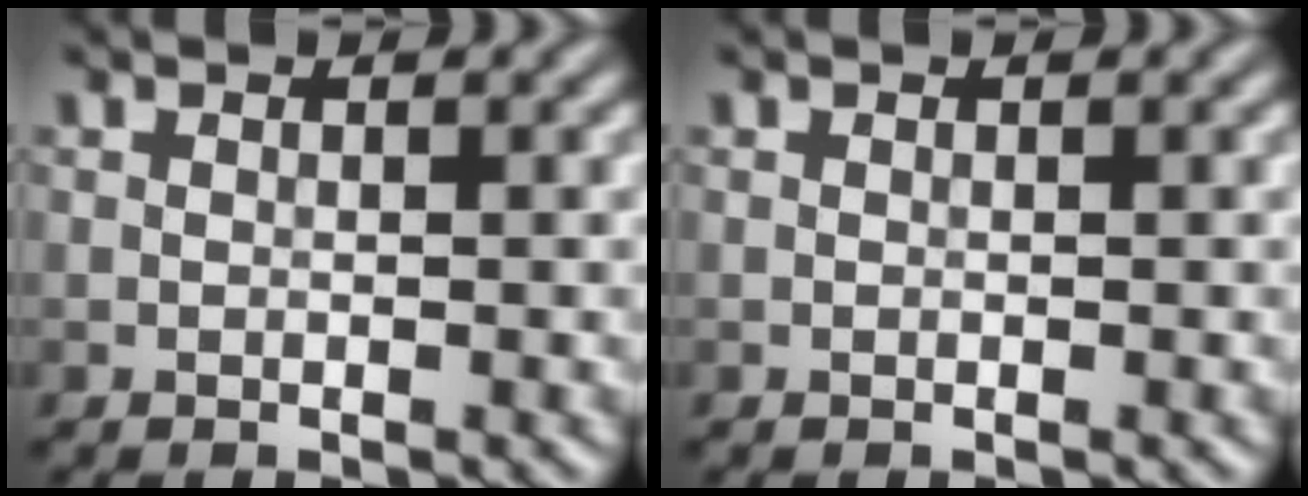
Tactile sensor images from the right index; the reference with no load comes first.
{"total": 0.0}